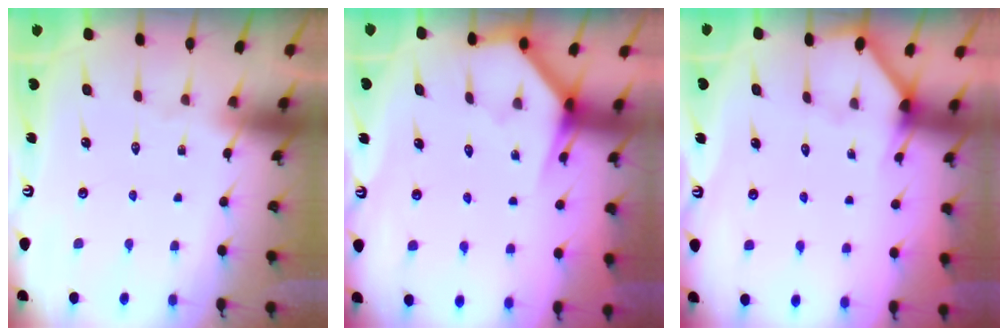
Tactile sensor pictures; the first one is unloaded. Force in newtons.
{"total": 3.9, "press": 3.9, "slide": 0.2}
{"total": 2.2, "press": 2.2, "slide": 0.4}